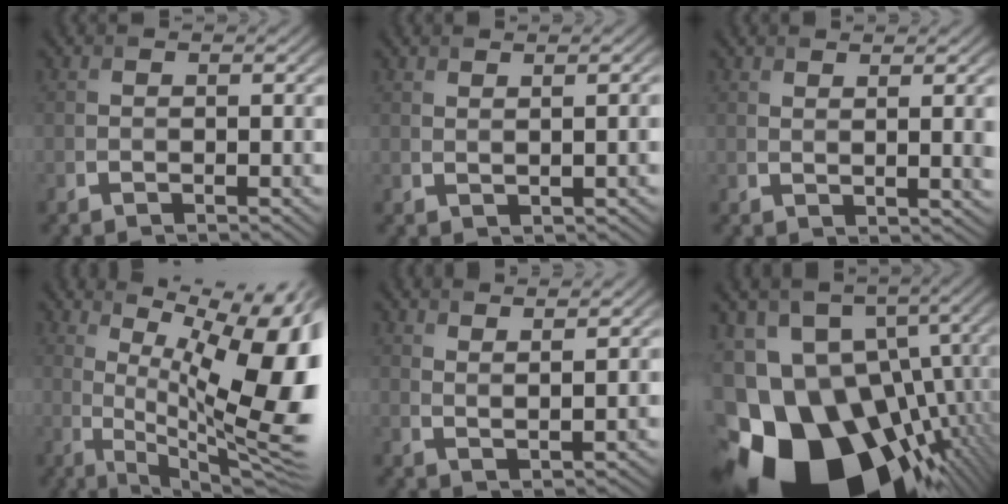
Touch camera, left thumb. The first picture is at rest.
{"total": 1.5, "force": [1.0, 0.1, 1.1], "torque": [-0.014, 0.004, 0.018]}
{"total": 3.1, "force": [1.7, 0.5, 2.5], "torque": [-0.040, 0.001, 0.033]}
{"total": 16.8, "force": [2.2, 5.7, 15.6], "torque": [-0.206, 0.011, 0.043]}
{"total": 3.9, "force": [3.3, 0.5, 1.9], "torque": [-0.025, -0.010, 0.059]}
{"total": 21.8, "force": [-9.2, 14.4, 13.5], "torque": [-0.247, -0.025, -0.143]}